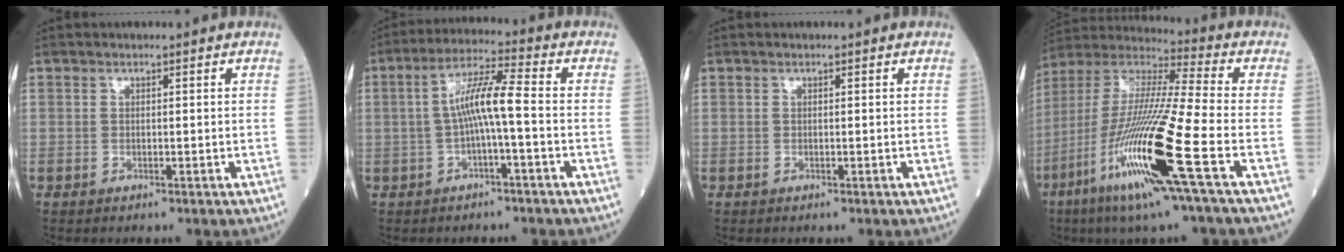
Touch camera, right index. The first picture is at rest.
{"total": 7.1, "force": [-0.8, 0.3, 7.0], "torque": [-0.133, 0.022, -0.016]}
{"total": 0.0}
{"total": 20.8, "force": [-8.1, -0.2, 19.1], "torque": [-0.415, -0.043, -0.166]}